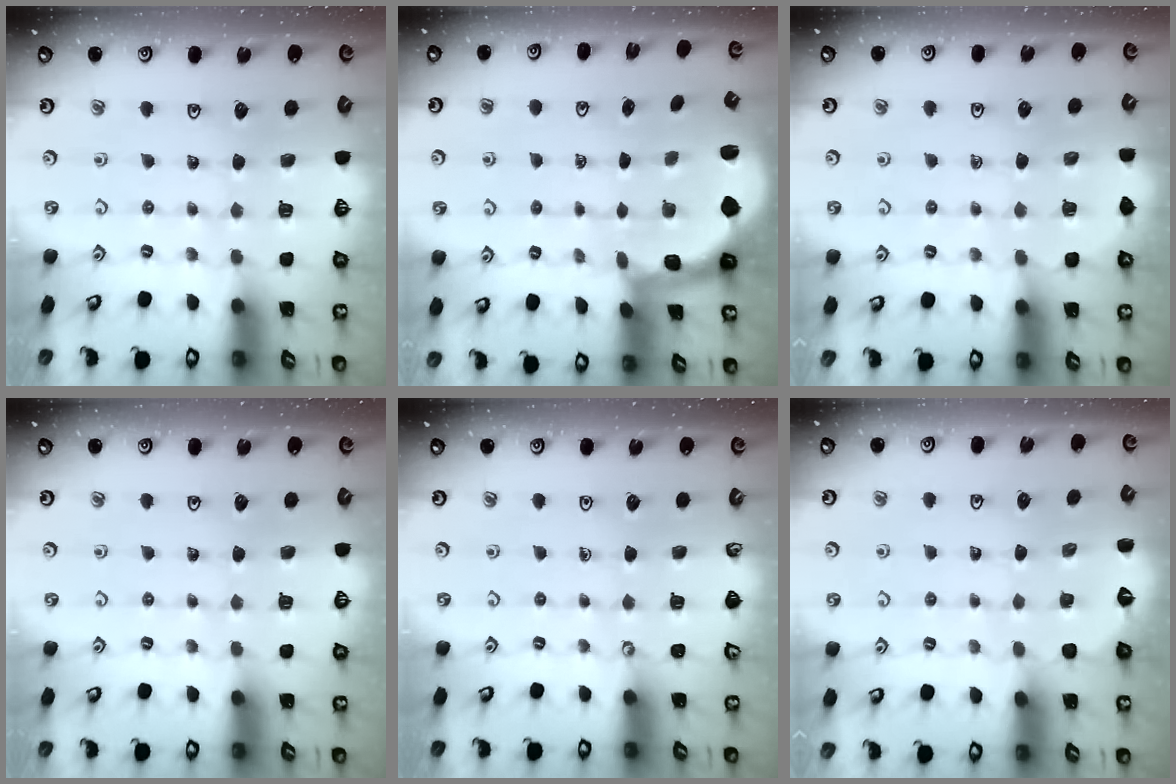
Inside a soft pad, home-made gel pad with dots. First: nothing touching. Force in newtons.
{"total": 1.0, "press": 0.9, "slide": 0.2}
{"total": 5.1, "press": 4.9, "slide": 1.2}
{"total": 0.0}
{"total": 0.0}
{"total": 1.9, "press": 0.5, "slide": 1.9}